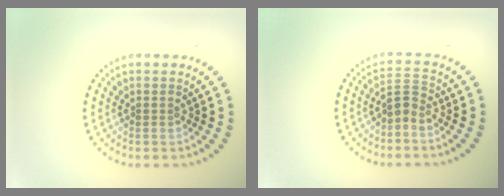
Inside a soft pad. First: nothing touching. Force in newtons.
{"total": 1.9, "press": 1.4, "slide": 1.4}